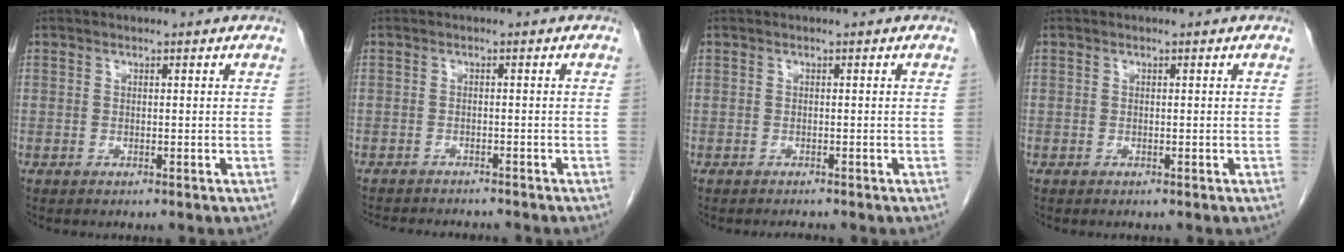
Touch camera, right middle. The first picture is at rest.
{"total": 7.7, "force": [-7.2, 1.5, 2.4], "torque": [-0.037, -0.006, -0.096]}
{"total": 0.9, "force": [-0.9, 0.0, 0.2], "torque": [-0.006, -0.003, -0.010]}
{"total": 0.0}